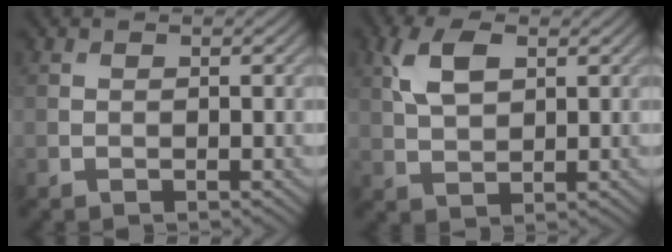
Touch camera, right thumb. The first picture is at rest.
{"total": 5.6, "force": [2.1, 3.0, 4.2], "torque": [-0.100, 0.005, 0.040]}